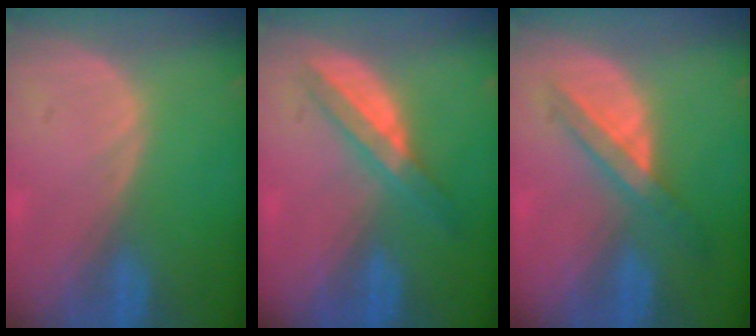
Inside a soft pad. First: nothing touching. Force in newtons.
{"total": 5.8, "press": 5.2, "slide": 2.6}
{"total": 5.8, "press": 5.3, "slide": 2.3}